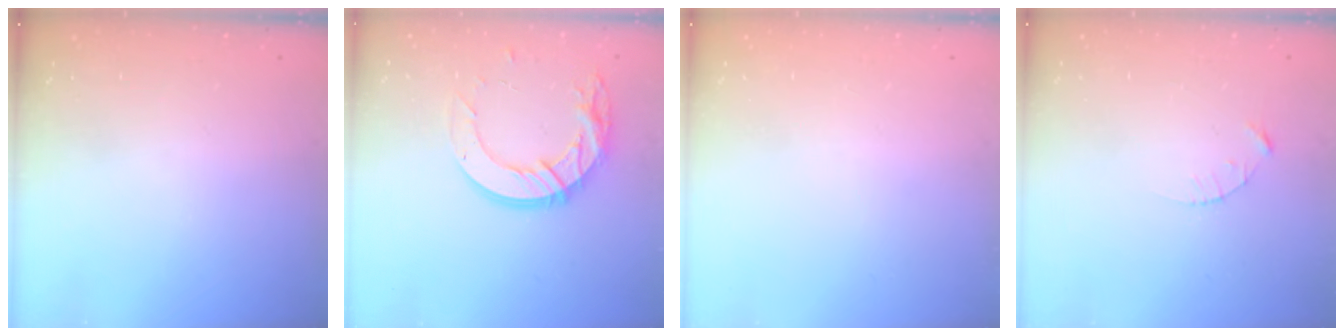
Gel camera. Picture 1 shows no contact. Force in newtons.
{"total": 15.8, "press": 15.7, "slide": 1.2}
{"total": 0.0}
{"total": 2.1, "press": 2.1, "slide": 0.3}